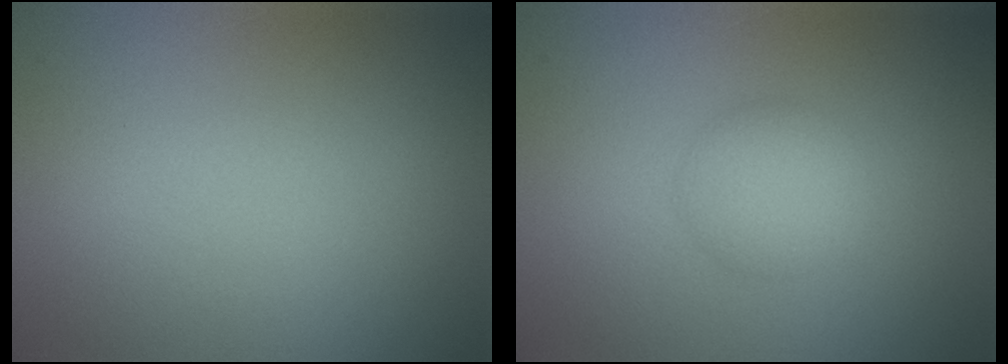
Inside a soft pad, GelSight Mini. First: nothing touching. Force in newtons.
{"total": 2.4, "press": 2.4, "slide": 0.0}